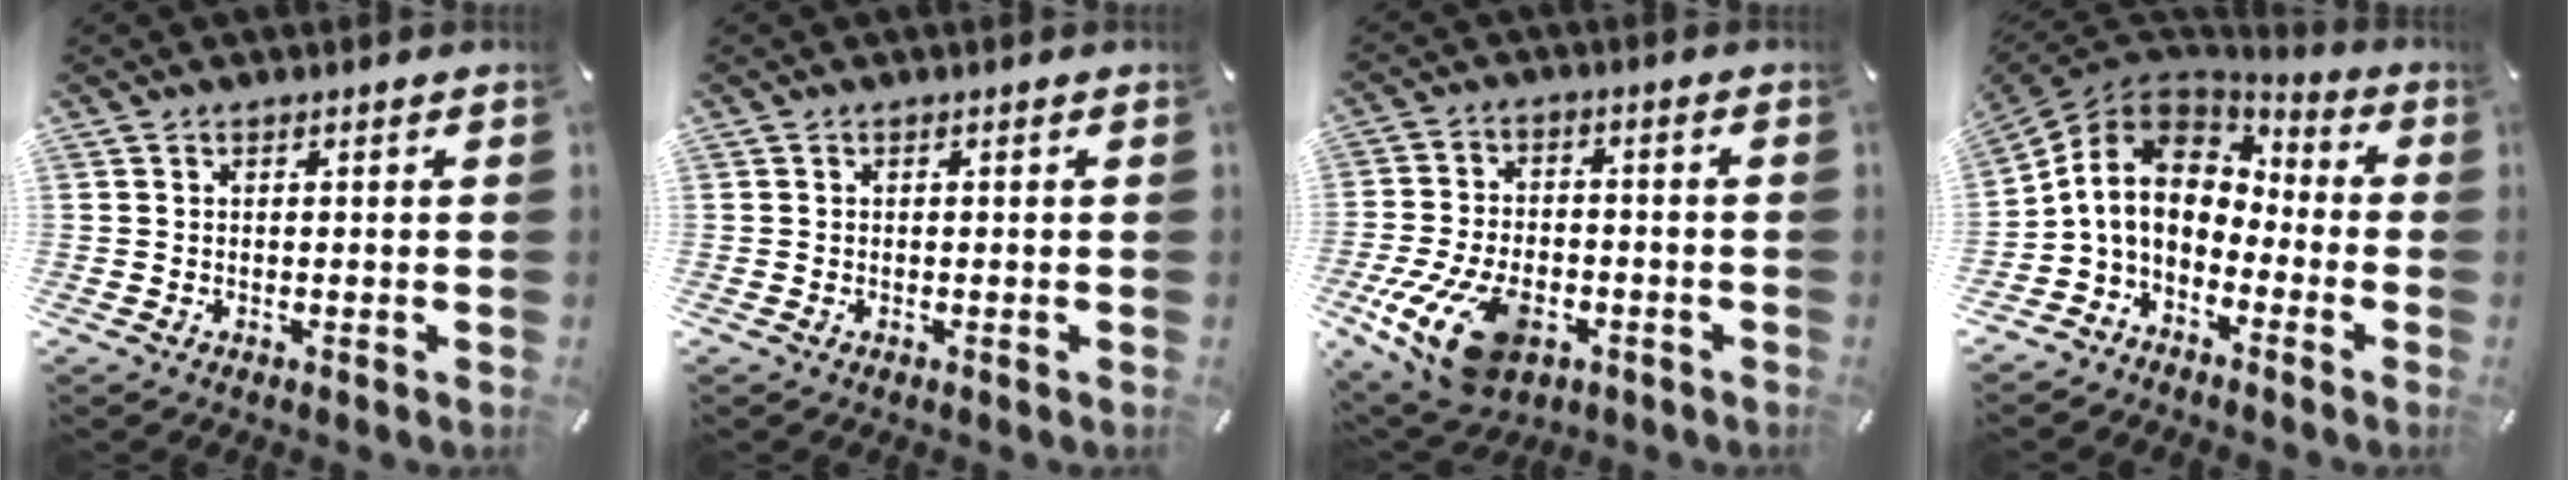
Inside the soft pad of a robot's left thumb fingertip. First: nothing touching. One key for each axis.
{"total": 0.0}
{"total": 16.6, "fx": -6.8, "fy": 10.0, "fz": 11.4, "tx": -0.221, "ty": 0.030, "tz": -0.110}
{"total": 10.3, "fx": -0.6, "fy": 8.2, "fz": 6.2, "tx": -0.158, "ty": 0.008, "tz": -0.013}